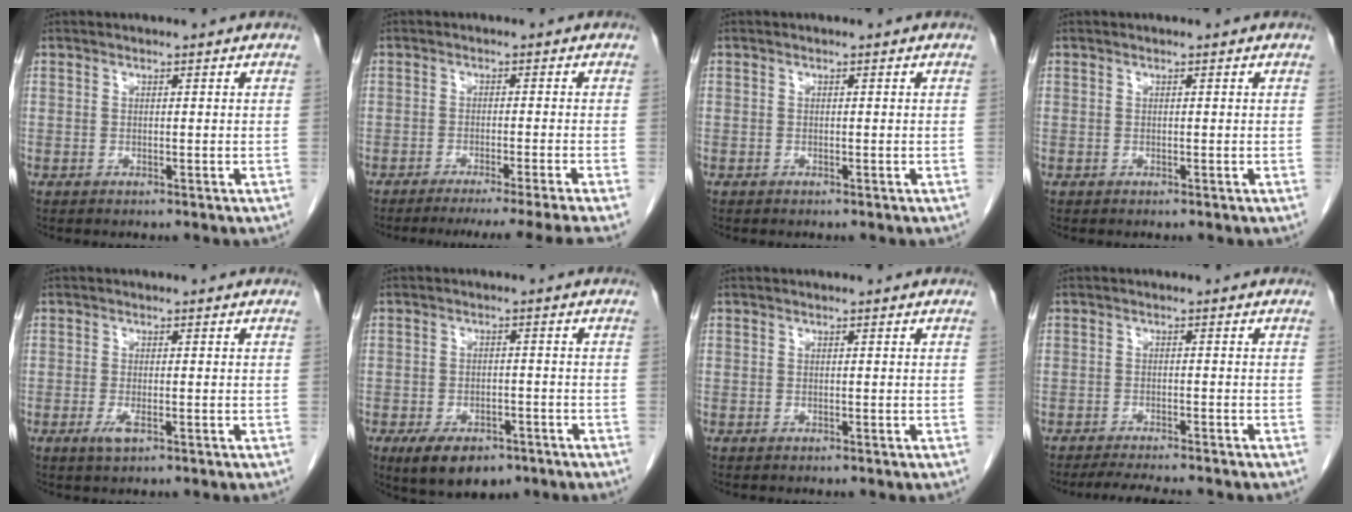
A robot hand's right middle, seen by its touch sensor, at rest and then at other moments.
{"total": 11.7, "force": [-10.1, -2.8, 5.1], "torque": [-0.046, -0.030, -0.138]}
{"total": 0.0}
{"total": 0.0}
{"total": 2.0, "force": [-0.8, 0.5, 1.8], "torque": [-0.036, -0.004, -0.013]}
{"total": 8.3, "force": [-5.5, 4.2, 4.6], "torque": [-0.076, -0.005, -0.082]}
{"total": 0.0}
{"total": 7.1, "force": [-6.3, 0.6, 3.2], "torque": [-0.046, -0.016, -0.095]}